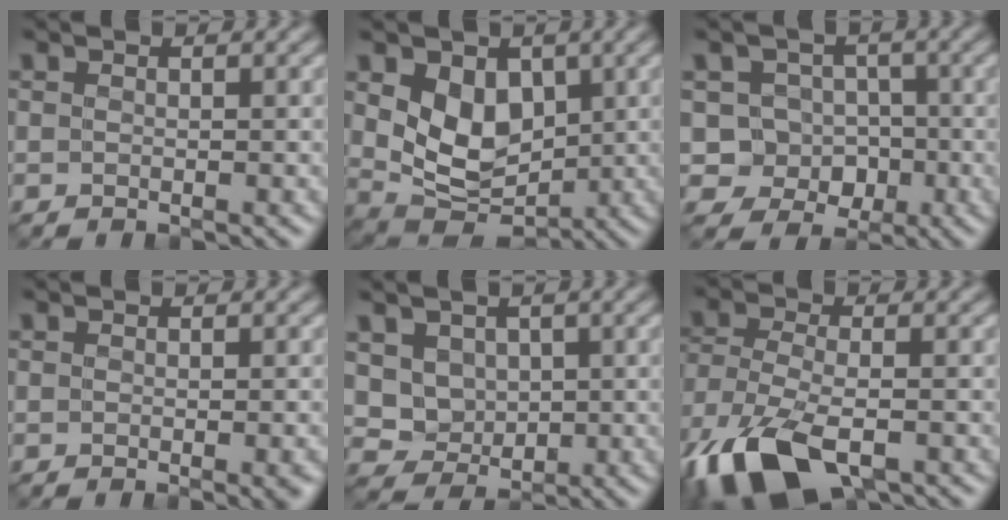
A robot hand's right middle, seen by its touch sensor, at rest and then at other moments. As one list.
[{"total": 6.0, "force": [1.2, 4.4, 3.9], "torque": [-0.076, -0.015, 0.021]}, {"total": 5.1, "force": [-0.5, 4.7, 1.8], "torque": [-0.012, 0.002, -0.032]}, {"total": 1.9, "force": [-0.8, 0.3, 1.7], "torque": [-0.017, -0.008, -0.007]}, {"total": 4.4, "force": [1.4, 3.7, 1.8], "torque": [-0.056, -0.013, 0.040]}, {"total": 11.3, "force": [-6.7, 5.1, 7.5], "torque": [-0.177, -0.032, -0.127]}]